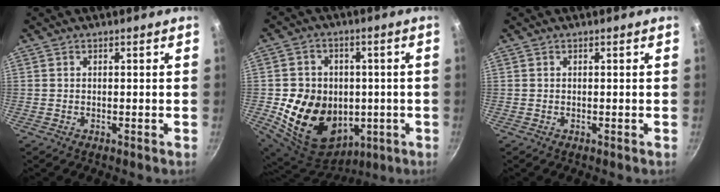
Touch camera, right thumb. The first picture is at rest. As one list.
[{"total": 18.9, "force": [-2.0, 15.5, 10.6], "torque": [-0.173, 0.006, -0.010]}, {"total": 0.0}]